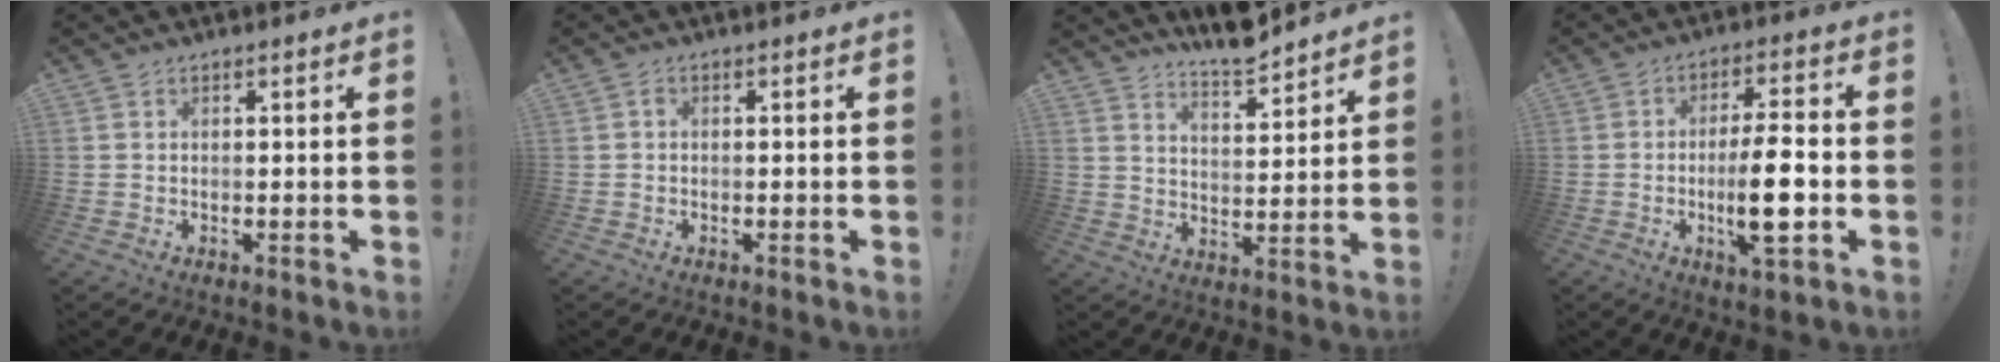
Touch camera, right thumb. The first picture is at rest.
{"total": 0.6, "force": [-0.2, 0.5, 0.3], "torque": [-0.005, 0.004, -0.004]}
{"total": 8.5, "force": [8.0, 0.9, 2.8], "torque": [-0.040, -0.063, 0.142]}
{"total": 12.1, "force": [-2.5, 2.5, 11.6], "torque": [-0.191, -0.003, -0.050]}